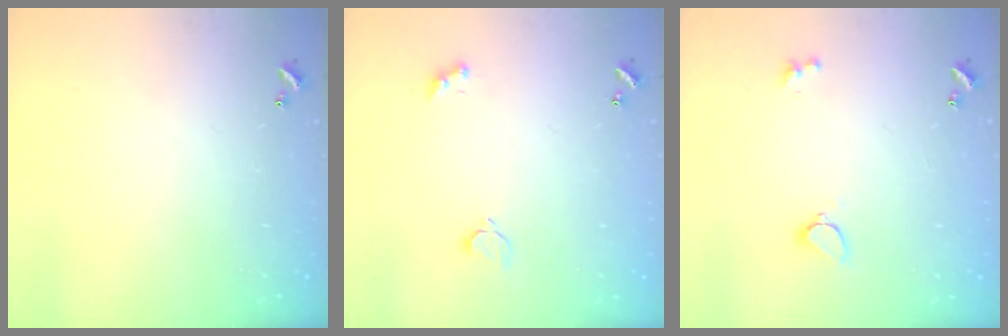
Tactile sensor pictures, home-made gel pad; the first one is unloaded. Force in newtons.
{"total": 2.1, "press": 2.0, "slide": 0.5}
{"total": 2.9, "press": 2.6, "slide": 1.3}